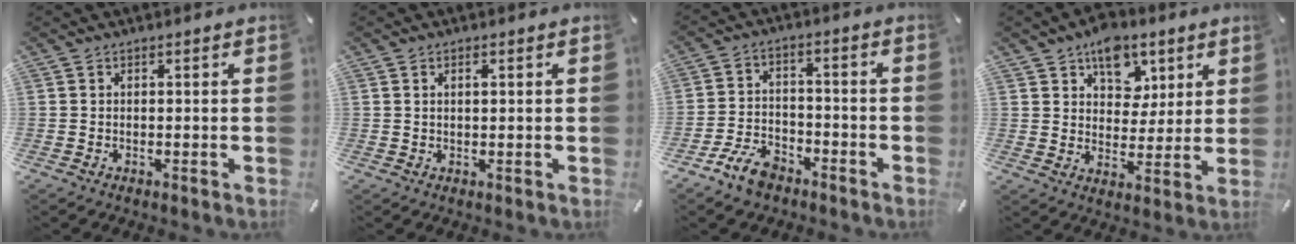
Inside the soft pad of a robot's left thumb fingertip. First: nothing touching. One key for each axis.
{"total": 1.2, "fx": 0.4, "fy": 0.6, "fz": 1.0, "tx": -0.020, "ty": 0.002, "tz": 0.006}
{"total": 8.3, "fx": -5.8, "fy": 4.5, "fz": 3.9, "tx": -0.076, "ty": 0.034, "tz": -0.109}
{"total": 10.5, "fx": 5.8, "fy": 7.8, "fz": 3.7, "tx": -0.041, "ty": -0.032, "tz": 0.104}